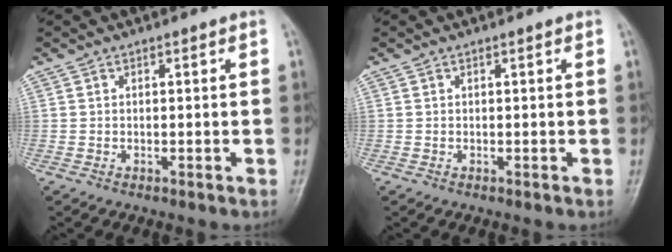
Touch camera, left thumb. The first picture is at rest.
{"total": 0.0}